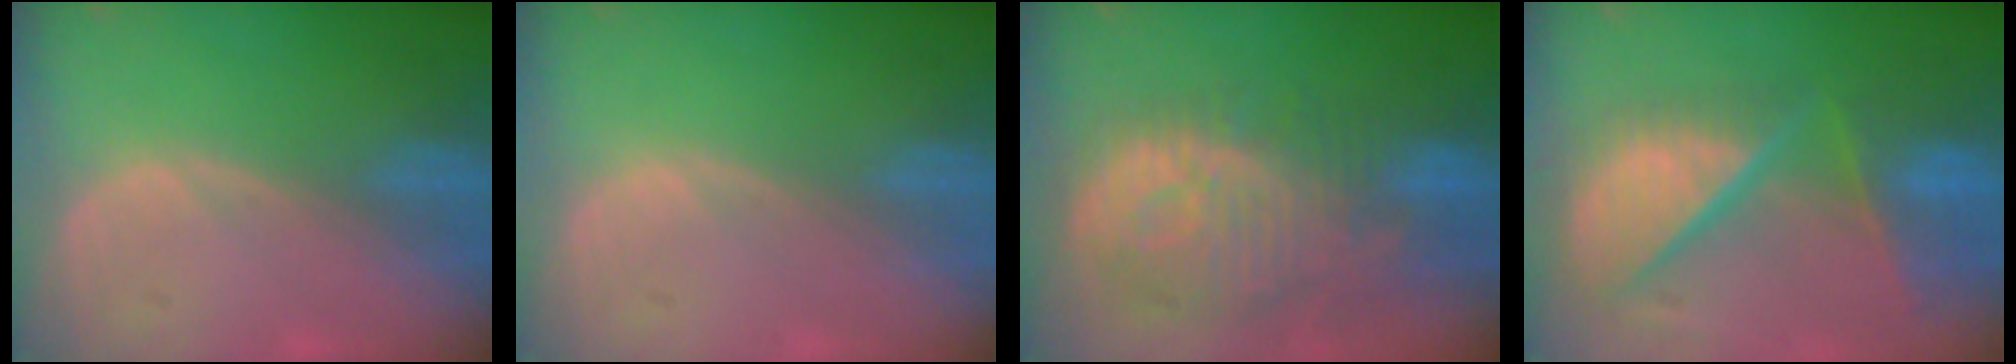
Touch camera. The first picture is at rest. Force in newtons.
{"total": 0.0}
{"total": 12.5, "press": 11.1, "slide": 5.6}
{"total": 12.1, "press": 10.0, "slide": 6.8}